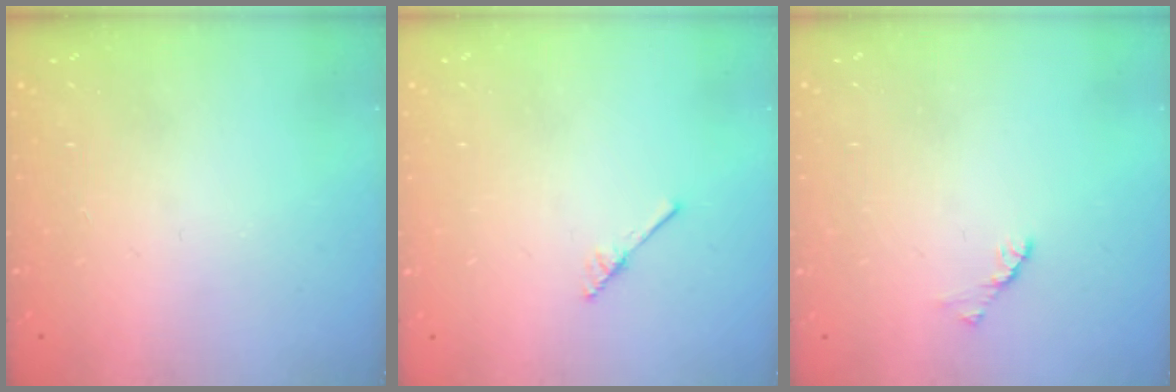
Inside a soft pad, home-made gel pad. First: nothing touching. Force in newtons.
{"total": 2.5, "press": 2.4, "slide": 0.3}
{"total": 1.7, "press": 1.6, "slide": 0.4}